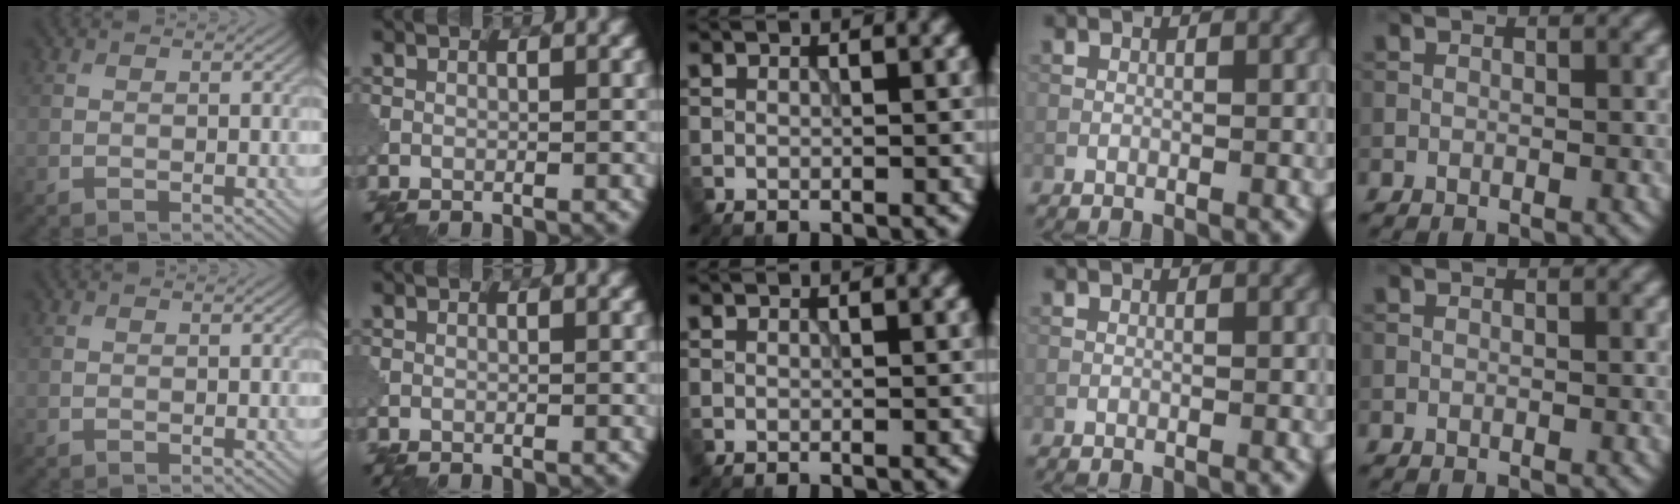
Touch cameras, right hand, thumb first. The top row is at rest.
{}